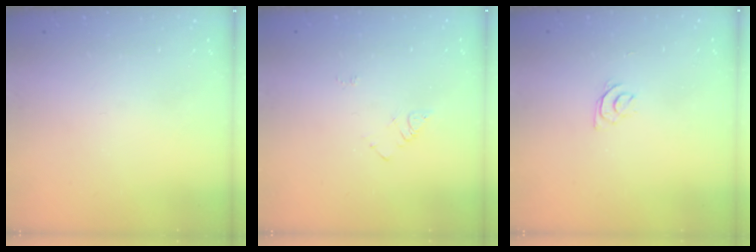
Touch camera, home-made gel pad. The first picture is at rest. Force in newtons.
{"total": 5.1, "press": 5.0, "slide": 0.9}
{"total": 4.7, "press": 4.7, "slide": 0.5}